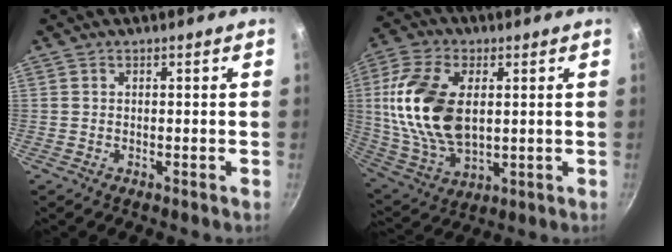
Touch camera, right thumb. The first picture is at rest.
{"total": 18.9, "force": [2.8, 11.3, 14.9], "torque": [-0.281, -0.006, 0.060]}